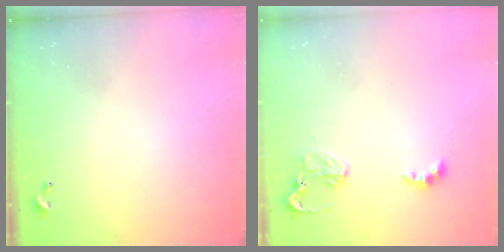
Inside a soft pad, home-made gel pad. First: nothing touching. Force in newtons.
{"total": 2.9, "press": 2.8, "slide": 0.6}